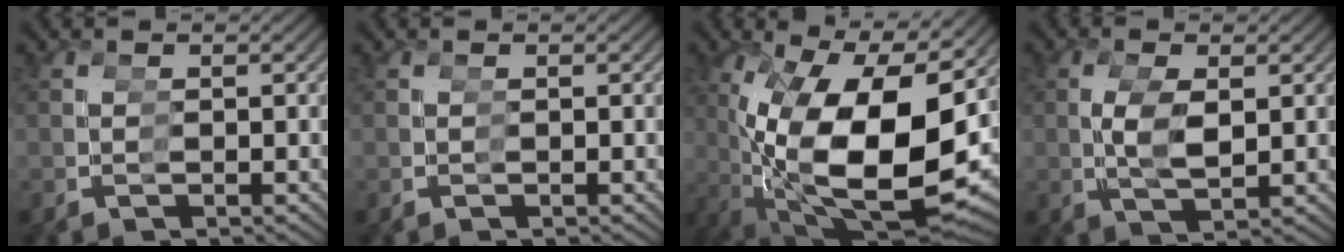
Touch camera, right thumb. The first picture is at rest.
{"total": 0.0}
{"total": 18.0, "force": [-0.5, 10.9, 14.4], "torque": [-0.286, -0.022, 0.021]}
{"total": 1.7, "force": [0.7, 0.4, 1.4], "torque": [-0.033, 0.011, 0.011]}